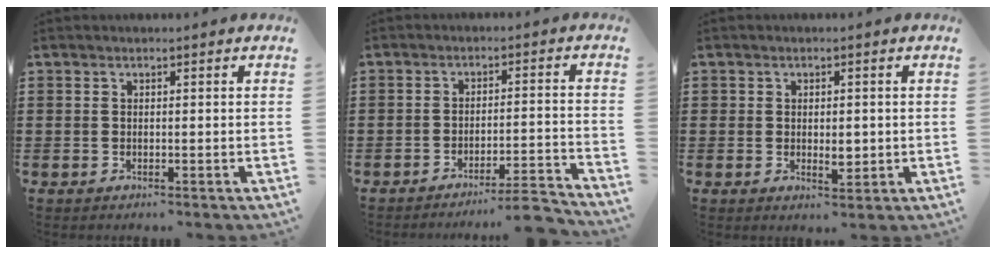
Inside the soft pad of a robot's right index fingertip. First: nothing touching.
{"total": 4.9, "force": [-4.5, -0.3, 1.8], "torque": [-0.031, -0.012, -0.090]}
{"total": 2.8, "force": [-0.2, 1.6, 2.3], "torque": [-0.036, 0.001, -0.006]}